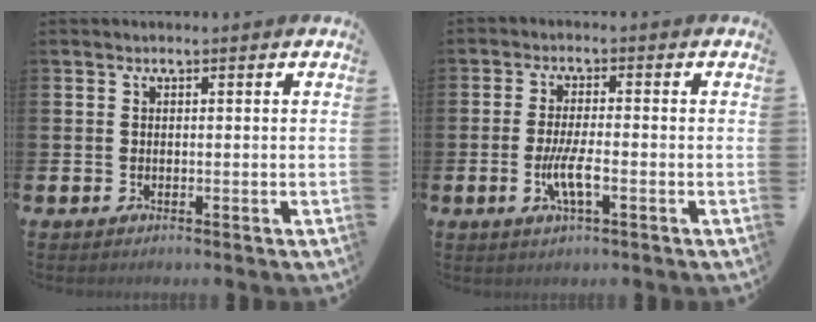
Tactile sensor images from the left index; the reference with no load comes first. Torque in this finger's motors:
{"motor_torque": [0.23, 0.07, 0.21, 0.21]}